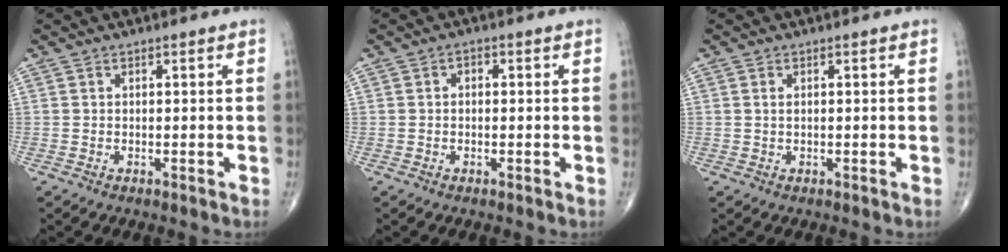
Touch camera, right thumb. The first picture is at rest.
{"total": 1.2, "force": [0.1, 0.9, 0.8], "torque": [-0.004, 0.005, -0.001]}
{"total": 0.7, "force": [0.3, 0.3, 0.6], "torque": [-0.011, 0.003, 0.007]}